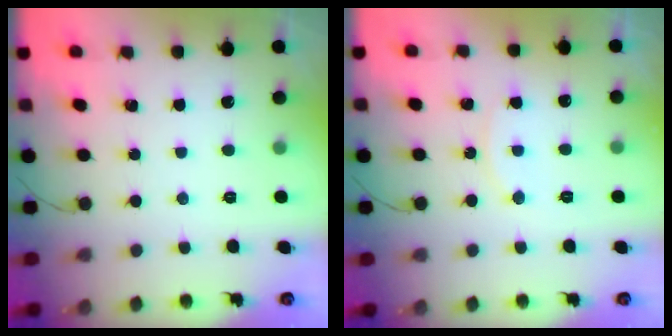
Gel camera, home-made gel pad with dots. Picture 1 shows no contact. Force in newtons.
{"total": 6.1, "press": 6.1, "slide": 0.2}